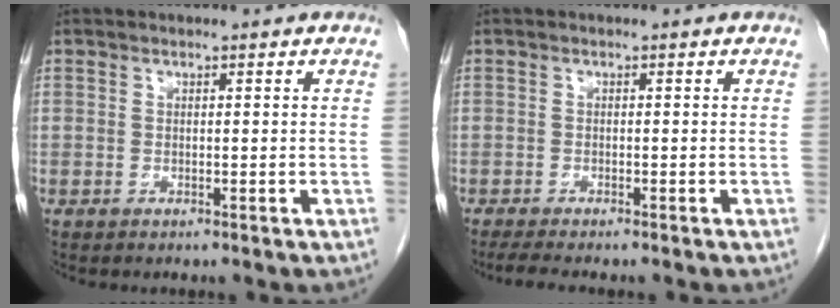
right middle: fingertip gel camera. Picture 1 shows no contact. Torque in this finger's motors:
{"motor_torque": [0.16, 0.03, 0.00, 0.00]}